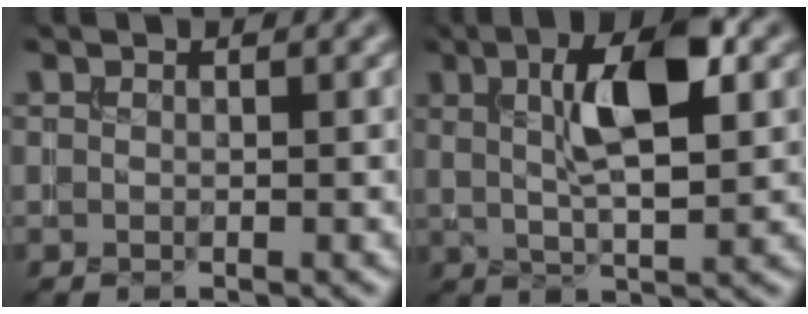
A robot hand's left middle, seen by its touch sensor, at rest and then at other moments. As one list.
[{"total": 7.5, "force": [2.2, 2.3, 6.8], "torque": [-0.112, 0.007, 0.033]}]